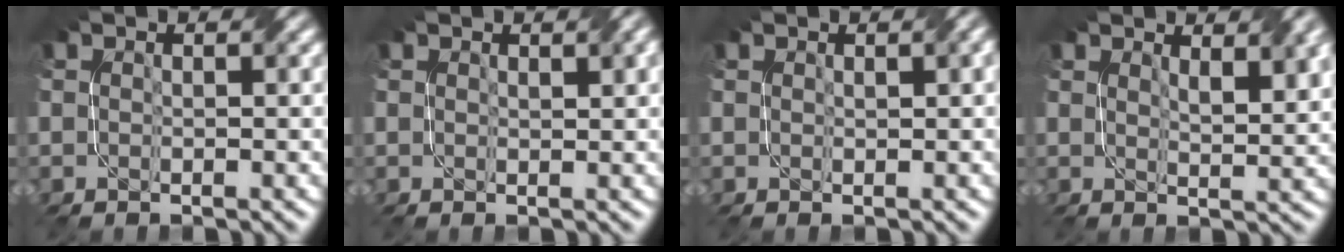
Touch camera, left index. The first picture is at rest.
{"total": 1.4, "force": [0.9, 0.3, 1.1], "torque": [-0.013, 0.000, 0.016]}
{"total": 1.1, "force": [0.6, 0.1, 0.9], "torque": [-0.011, 0.001, 0.010]}
{"total": 4.4, "force": [2.5, 1.3, 3.4], "torque": [-0.048, 0.000, 0.045]}